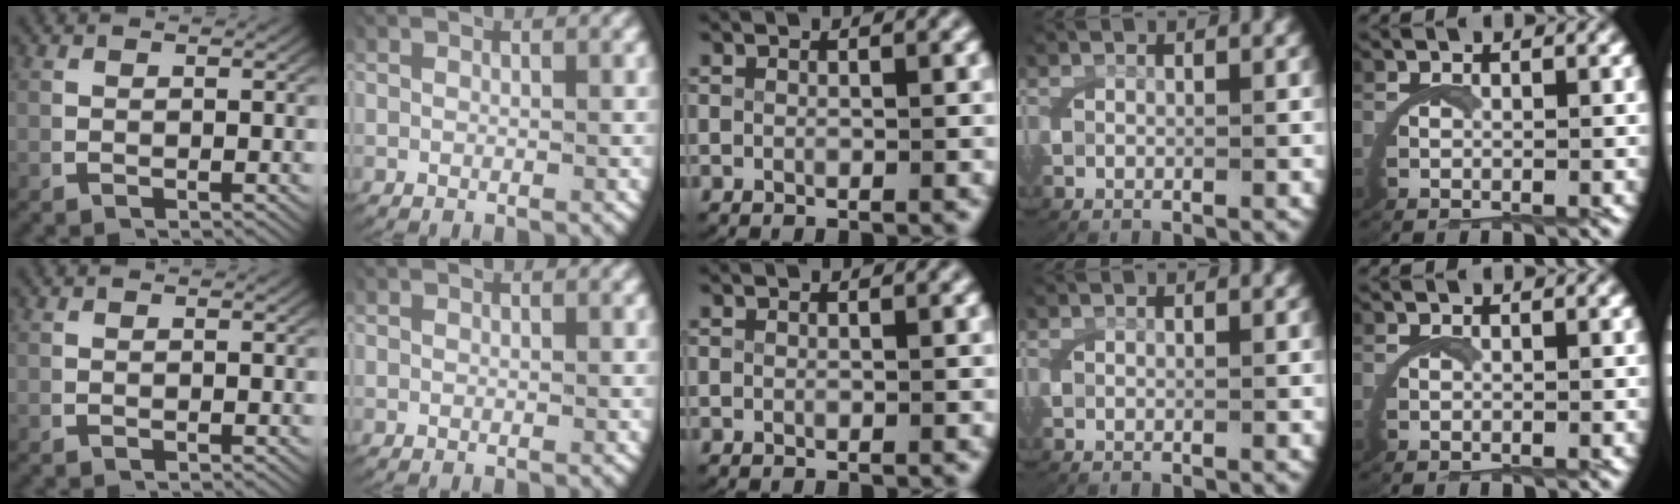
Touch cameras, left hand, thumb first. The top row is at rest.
{}